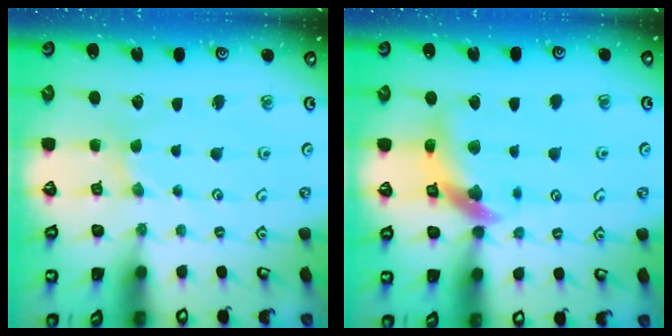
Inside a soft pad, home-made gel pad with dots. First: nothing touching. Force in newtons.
{"total": 10.7, "press": 10.6, "slide": 1.5}